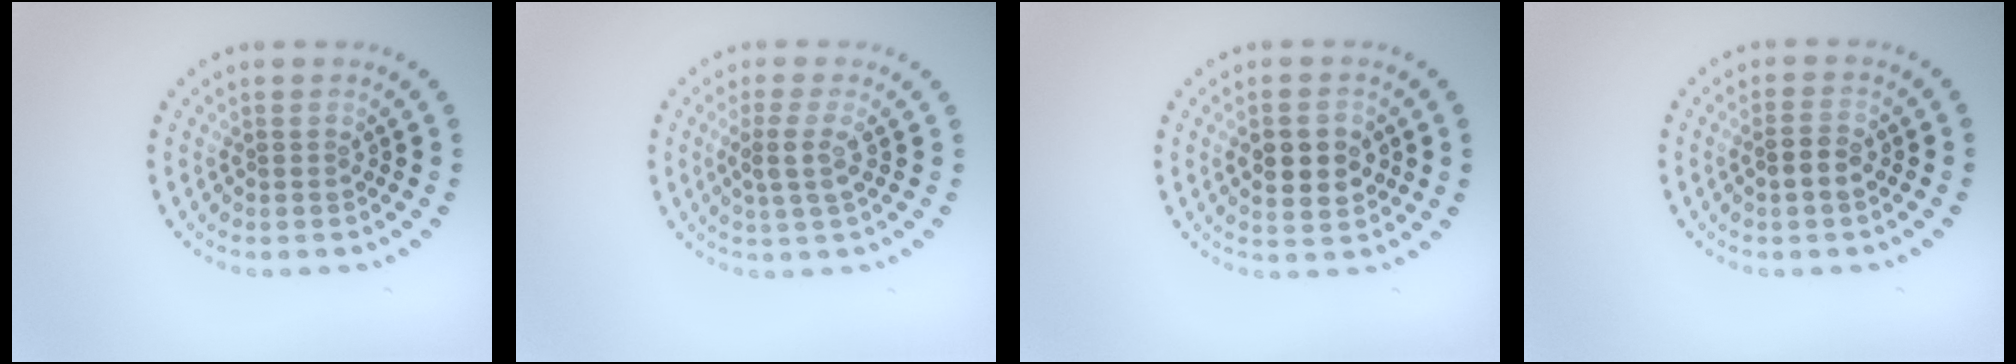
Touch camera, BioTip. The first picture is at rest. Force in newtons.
{"total": 2.2, "press": 1.8, "slide": 1.2}
{"total": 4.3, "press": 4.3, "slide": 0.1}
{"total": 1.9, "press": 1.9, "slide": 0.3}